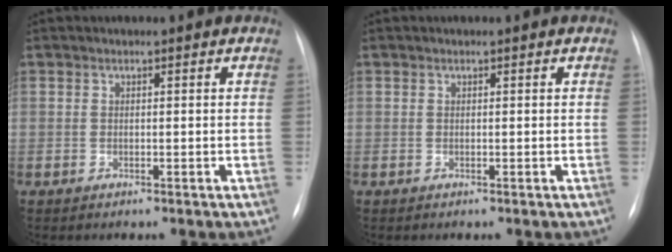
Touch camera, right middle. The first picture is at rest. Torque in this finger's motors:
{"motor_torque": [0.00, 0.00, -0.01, -0.01]}